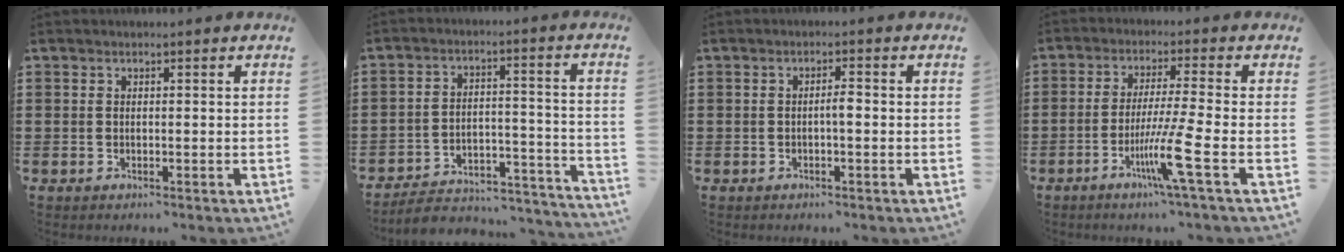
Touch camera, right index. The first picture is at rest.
{"total": 4.8, "force": [-4.3, 1.4, 1.3], "torque": [-0.021, 0.008, -0.088]}
{"total": 1.6, "force": [-0.4, 0.3, 1.5], "torque": [-0.029, 0.003, -0.008]}
{"total": 8.7, "force": [-3.8, -0.7, 7.8], "torque": [-0.149, -0.020, -0.071]}